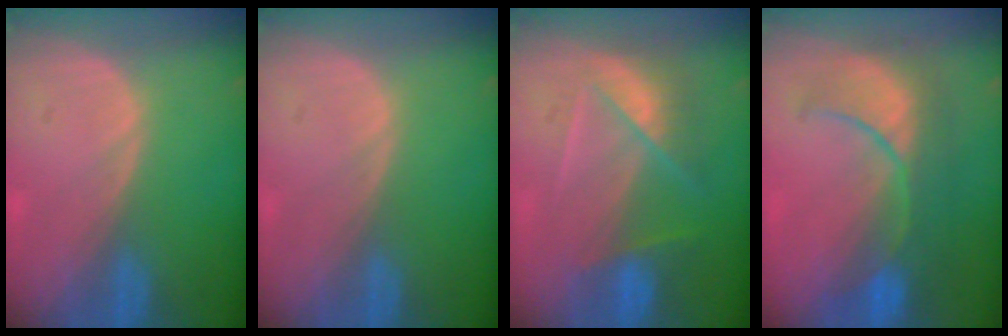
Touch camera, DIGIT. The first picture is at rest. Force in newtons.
{"total": 0.0}
{"total": 7.4, "press": 6.5, "slide": 3.5}
{"total": 9.5, "press": 8.9, "slide": 3.3}